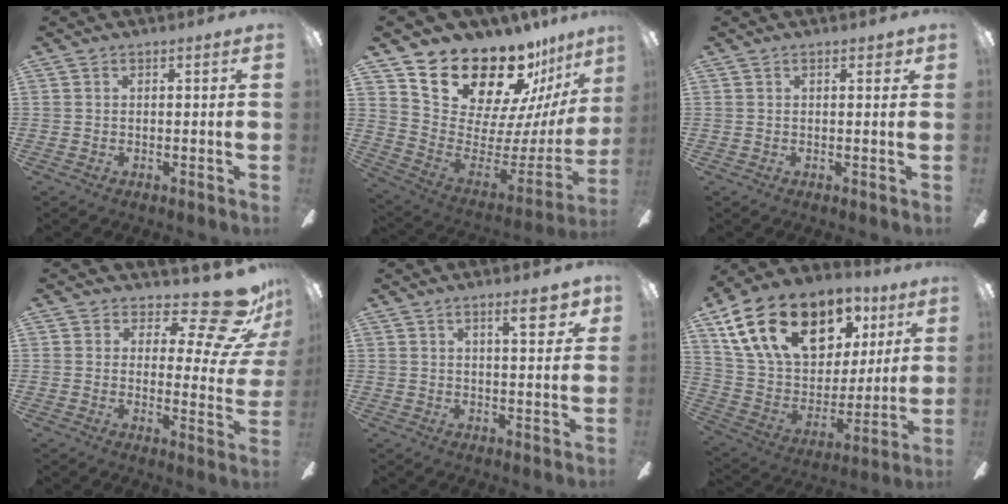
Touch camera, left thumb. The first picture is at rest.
{"total": 23.7, "force": [19.6, 9.8, 9.0], "torque": [-0.147, -0.149, 0.365]}
{"total": 1.9, "force": [1.0, 0.5, 1.5], "torque": [-0.025, -0.001, 0.014]}
{"total": 14.7, "force": [10.4, 4.9, 9.2], "torque": [-0.124, -0.079, 0.173]}
{"total": 7.1, "force": [4.1, 2.0, 5.4], "torque": [-0.058, -0.021, 0.057]}
{"total": 25.0, "force": [14.3, 14.4, 14.5], "torque": [-0.260, -0.064, 0.266]}